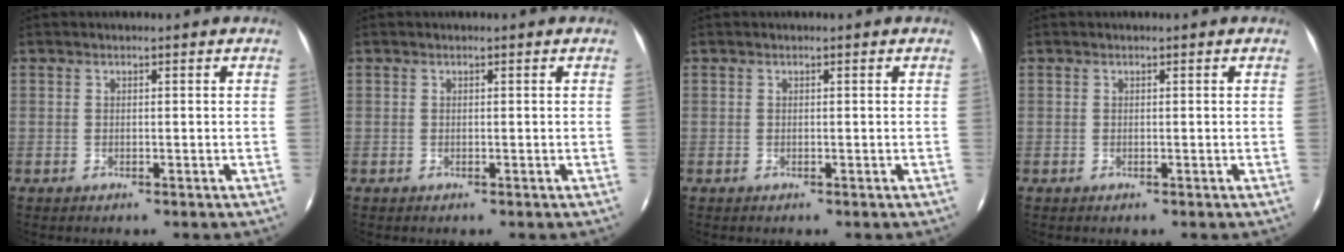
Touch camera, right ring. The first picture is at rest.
{"total": 0.0}
{"total": 0.0}
{"total": 0.0}